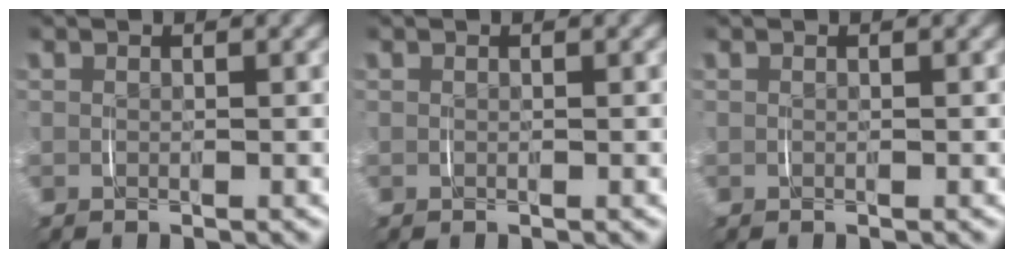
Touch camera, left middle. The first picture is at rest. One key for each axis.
{"total": 0.0}
{"total": 0.0}